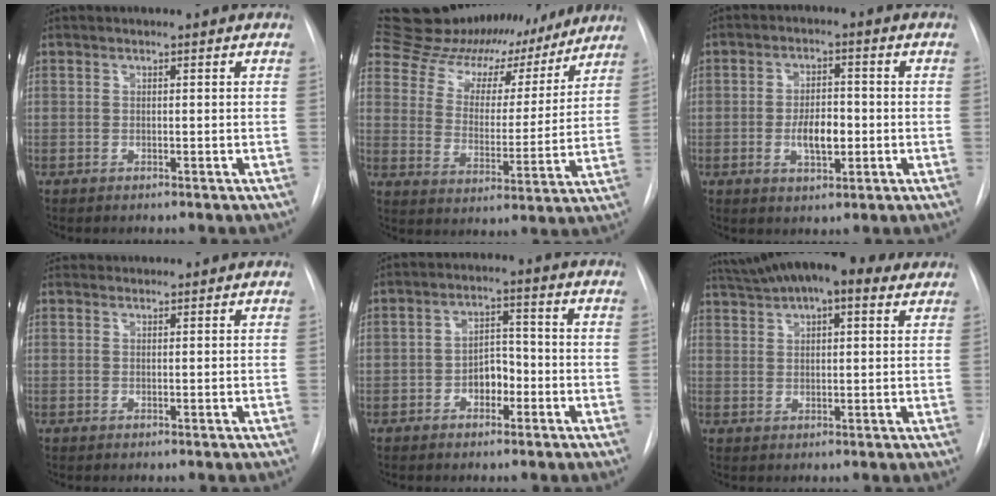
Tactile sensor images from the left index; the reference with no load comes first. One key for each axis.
{"total": 21.7, "fx": 20.1, "fy": 6.6, "fz": 5.0, "tx": -0.075, "ty": -0.003, "tz": 0.285}
{"total": 5.8, "fx": -1.2, "fy": 2.5, "fz": 5.0, "tx": -0.089, "ty": 0.002, "tz": -0.017}
{"total": 2.3, "fx": 2.2, "fy": 0.6, "fz": 0.0, "tx": 0.001, "ty": 0.028, "tz": 0.038}
{"total": 4.5, "fx": -1.9, "fy": 2.8, "fz": 3.0, "tx": -0.046, "ty": 0.015, "tz": -0.032}
{"total": 14.9, "fx": 11.2, "fy": 4.5, "fz": 8.9, "tx": -0.156, "ty": 0.056, "tz": 0.169}